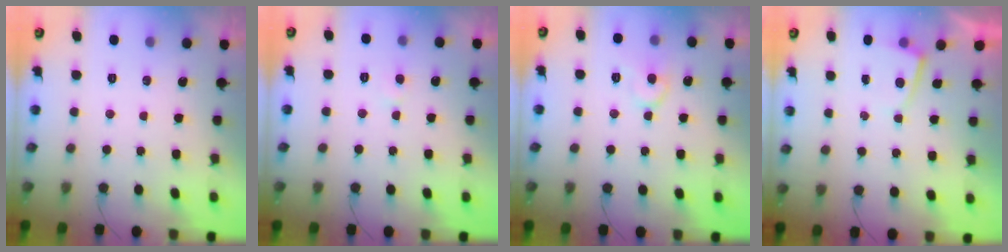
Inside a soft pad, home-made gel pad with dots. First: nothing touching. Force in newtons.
{"total": 3.7, "press": 3.7, "slide": 0.4}
{"total": 8.6, "press": 8.6, "slide": 0.8}
{"total": 1.0, "press": 1.0, "slide": 0.3}